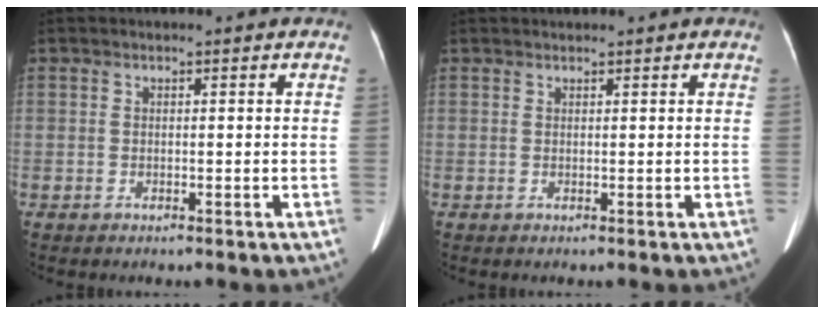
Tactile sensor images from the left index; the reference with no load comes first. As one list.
[{"total": 1.3, "force": [1.2, 0.2, 0.4], "torque": [-0.008, 0.020, 0.022]}]